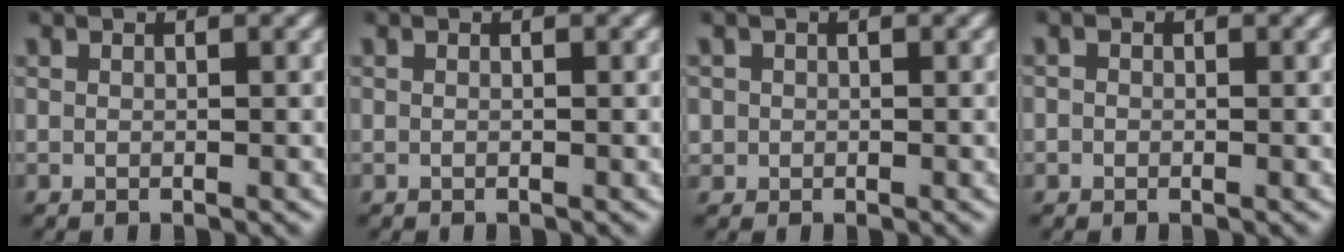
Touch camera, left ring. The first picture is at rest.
{"total": 0.0}
{"total": 2.6, "force": [-0.4, 2.5, 0.5], "torque": [-0.022, -0.014, -0.003]}
{"total": 1.2, "force": [-0.4, 1.1, 0.1], "torque": [-0.003, -0.003, -0.011]}